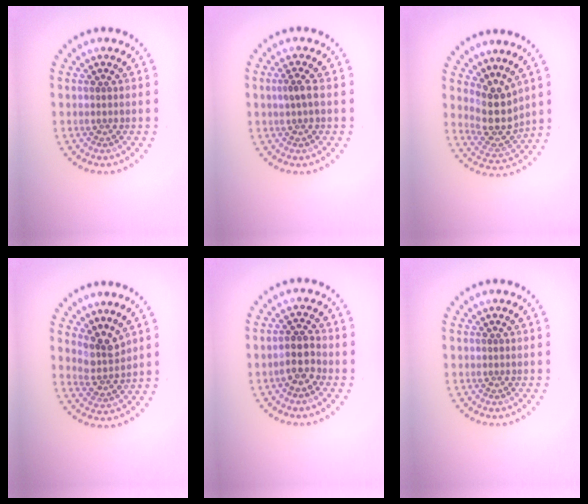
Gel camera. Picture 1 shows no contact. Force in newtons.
{"total": 1.2, "press": 1.1, "slide": 0.4}
{"total": 4.0, "press": 3.1, "slide": 2.5}
{"total": 2.7, "press": 2.0, "slide": 1.8}
{"total": 2.3, "press": 2.0, "slide": 1.0}
{"total": 0.0}